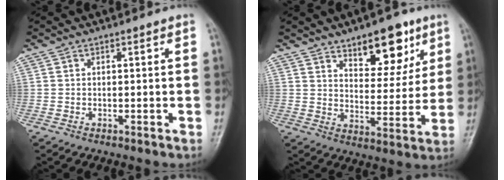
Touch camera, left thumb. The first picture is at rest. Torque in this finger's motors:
{"motor_torque": [0.46, 0.41, 0.04, -0.20, 0.08]}